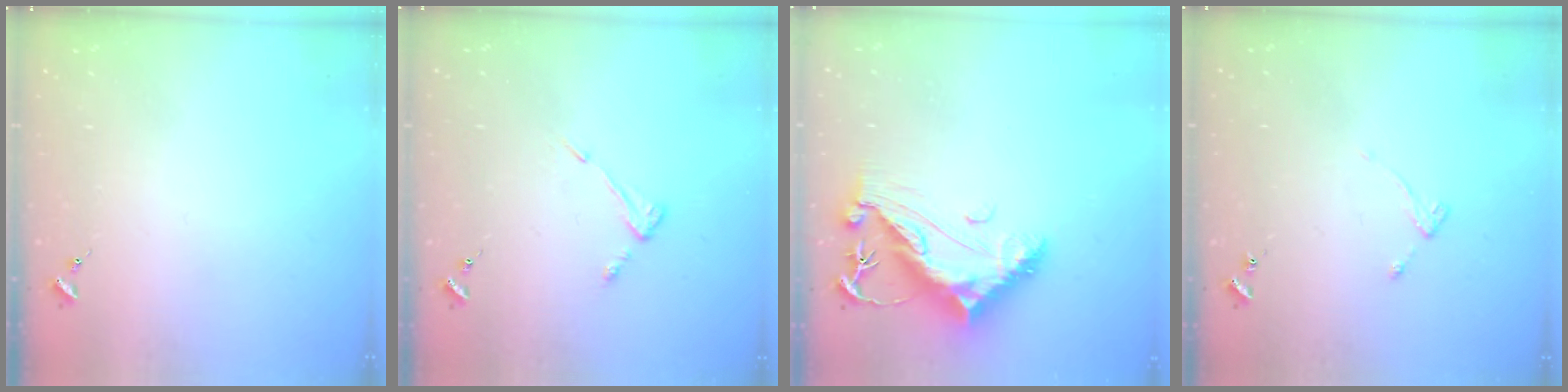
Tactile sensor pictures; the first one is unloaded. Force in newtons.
{"total": 5.2, "press": 5.1, "slide": 0.6}
{"total": 13.0, "press": 12.9, "slide": 1.6}
{"total": 4.3, "press": 4.2, "slide": 0.6}